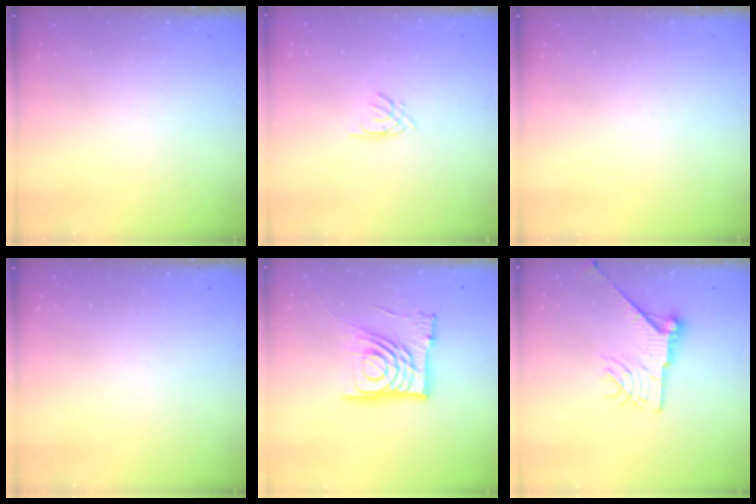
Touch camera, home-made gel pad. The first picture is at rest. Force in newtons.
{"total": 1.4, "press": 1.3, "slide": 0.3}
{"total": 0.0}
{"total": 0.0}
{"total": 14.9, "press": 14.8, "slide": 1.8}
{"total": 12.8, "press": 12.8, "slide": 0.8}